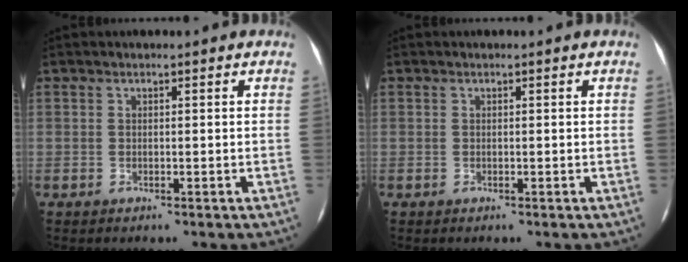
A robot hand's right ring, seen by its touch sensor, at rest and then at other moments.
{"total": 0.0}